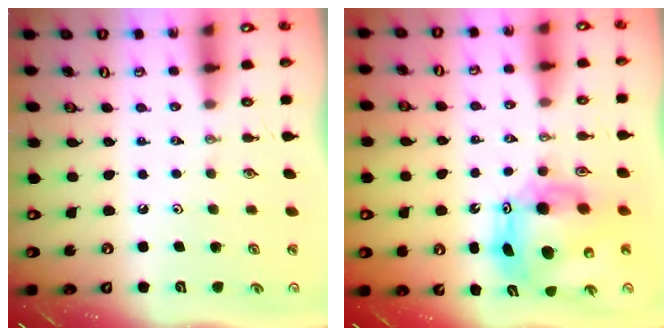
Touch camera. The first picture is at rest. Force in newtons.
{"total": 12.7, "press": 12.7, "slide": 1.3}